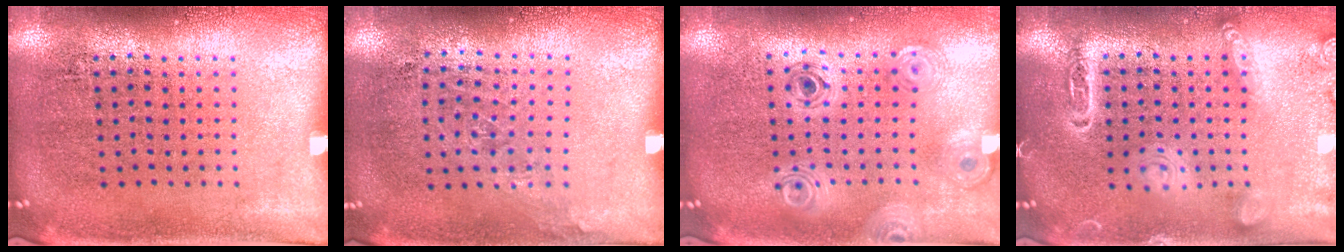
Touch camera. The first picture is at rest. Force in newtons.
{"total": 0.9, "press": 0.7, "slide": 0.6}
{"total": 0.8, "press": 0.8, "slide": 0.1}
{"total": 1.8, "press": 1.8, "slide": 0.2}